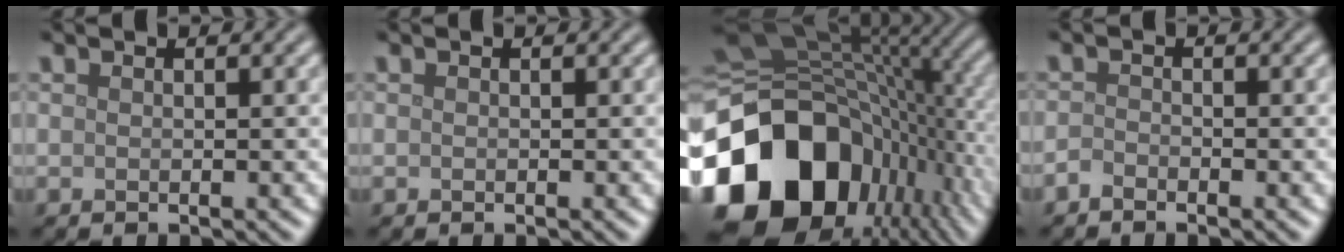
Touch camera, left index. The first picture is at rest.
{"total": 0.0}
{"total": 18.1, "force": [-6.0, 12.6, 11.5], "torque": [-0.251, -0.031, -0.098]}
{"total": 1.0, "force": [-0.9, 0.3, 0.3], "torque": [-0.005, 0.002, -0.021]}